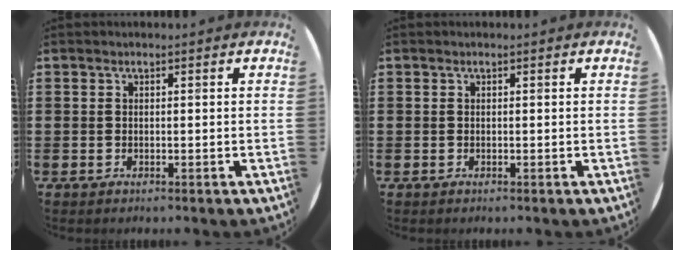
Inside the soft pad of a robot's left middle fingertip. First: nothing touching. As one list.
[{"total": 0.0}]